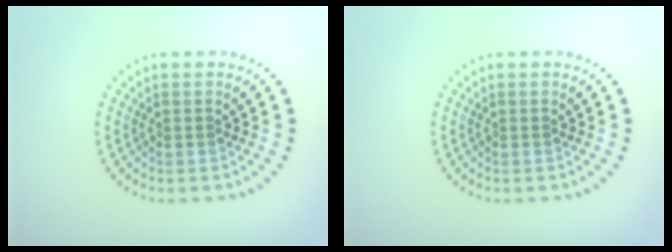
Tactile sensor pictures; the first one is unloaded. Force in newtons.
{"total": 0.0}